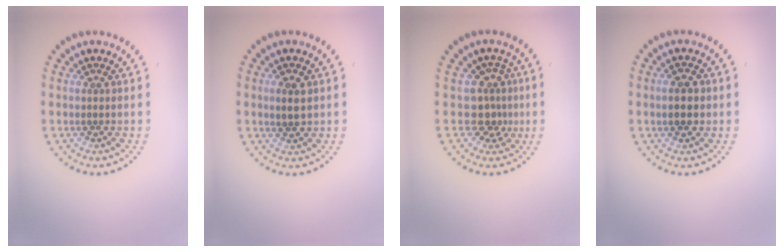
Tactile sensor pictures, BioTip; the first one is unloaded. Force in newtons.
{"total": 1.9, "press": 1.8, "slide": 0.4}
{"total": 2.8, "press": 2.1, "slide": 1.9}
{"total": 3.2, "press": 3.2, "slide": 0.2}